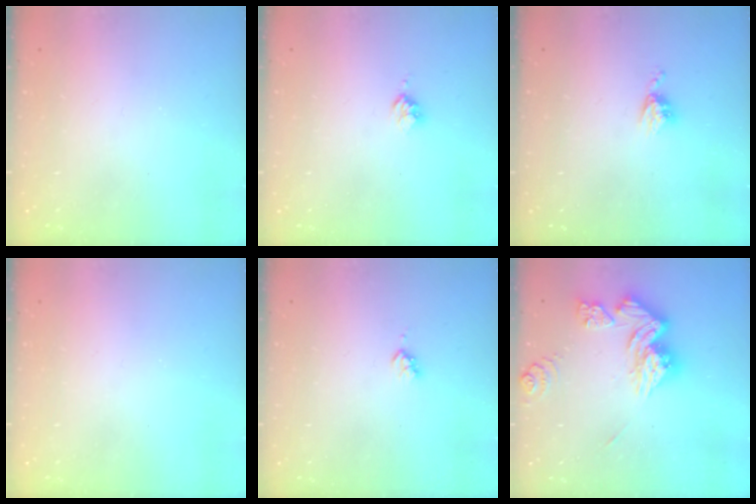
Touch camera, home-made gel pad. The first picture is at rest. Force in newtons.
{"total": 2.5, "press": 2.5, "slide": 0.3}
{"total": 3.6, "press": 3.6, "slide": 0.4}
{"total": 0.0}
{"total": 3.1, "press": 3.0, "slide": 0.5}
{"total": 14.6, "press": 14.5, "slide": 1.5}